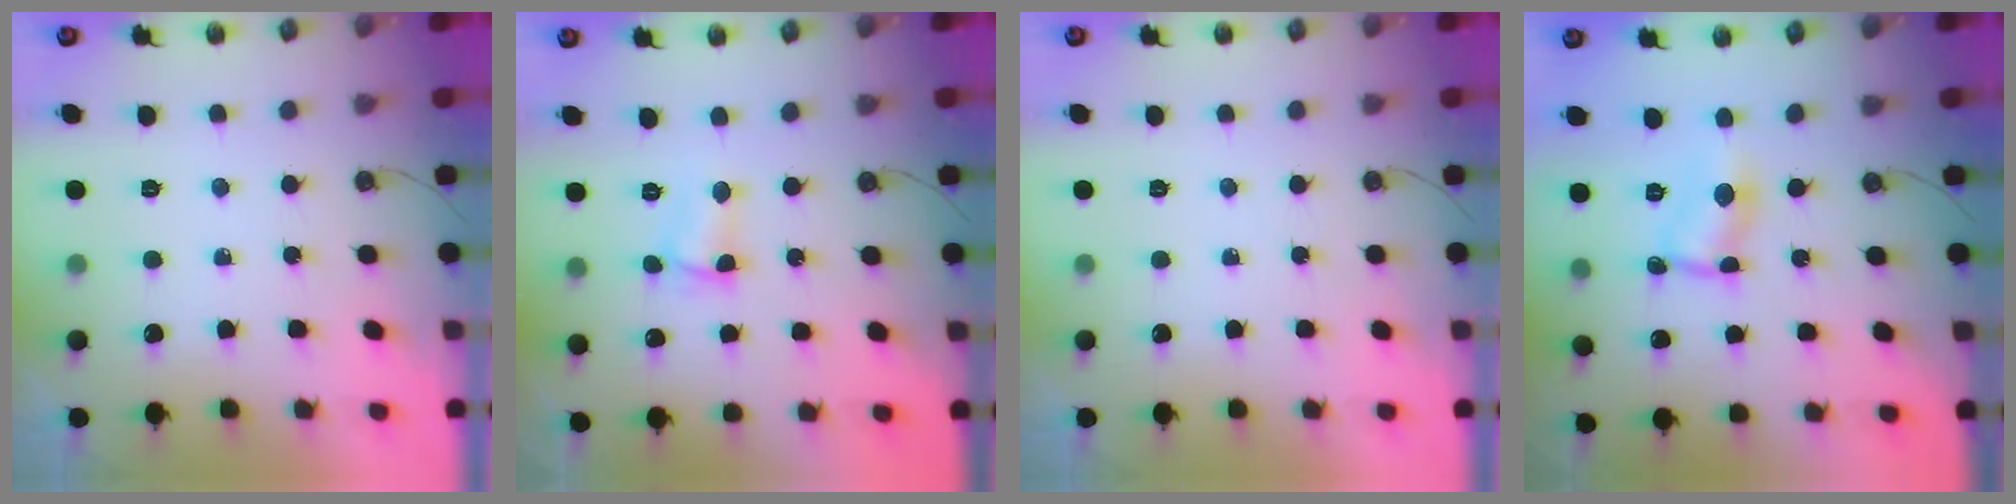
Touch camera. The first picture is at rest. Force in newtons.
{"total": 2.6, "press": 2.3, "slide": 1.1}
{"total": 0.0}
{"total": 2.9, "press": 2.9, "slide": 0.2}